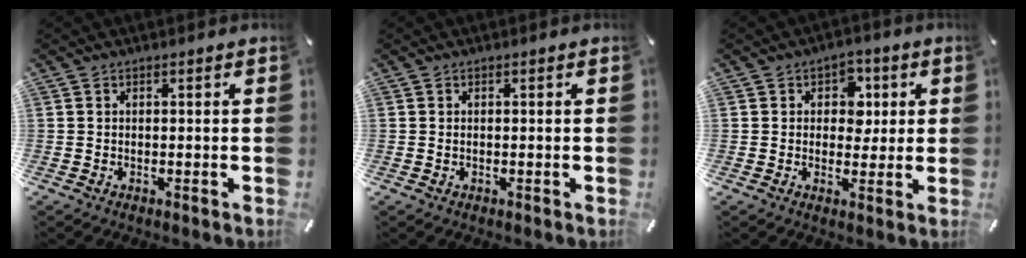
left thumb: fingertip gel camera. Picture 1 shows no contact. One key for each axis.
{"total": 0.6, "fx": -0.1, "fy": 0.3, "fz": 0.6, "tx": -0.012, "ty": -0.002, "tz": -0.001}
{"total": 6.5, "fx": 1.1, "fy": 5.5, "fz": 3.3, "tx": -0.030, "ty": -0.001, "tz": 0.010}